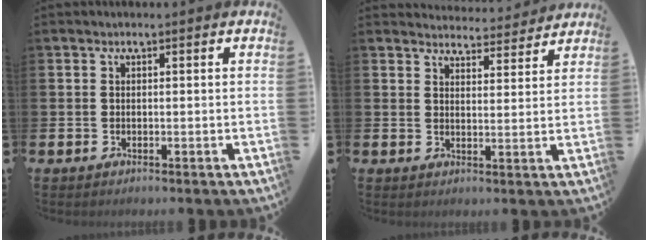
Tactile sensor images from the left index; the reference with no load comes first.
{"total": 4.0, "force": [4.0, 0.5, 0.0], "torque": [0.000, -0.032, 0.068]}